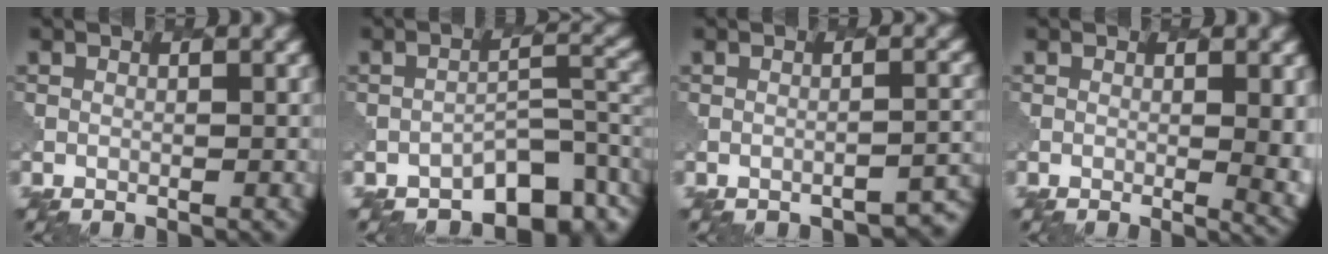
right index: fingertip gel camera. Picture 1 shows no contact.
{"total": 5.6, "force": [-3.9, 2.4, 3.2], "torque": [-0.031, 0.003, -0.061]}
{"total": 3.1, "force": [-2.8, 0.5, 1.2], "torque": [-0.011, 0.005, -0.036]}
{"total": 4.1, "force": [0.3, 1.3, 3.9], "torque": [-0.044, -0.010, 0.009]}